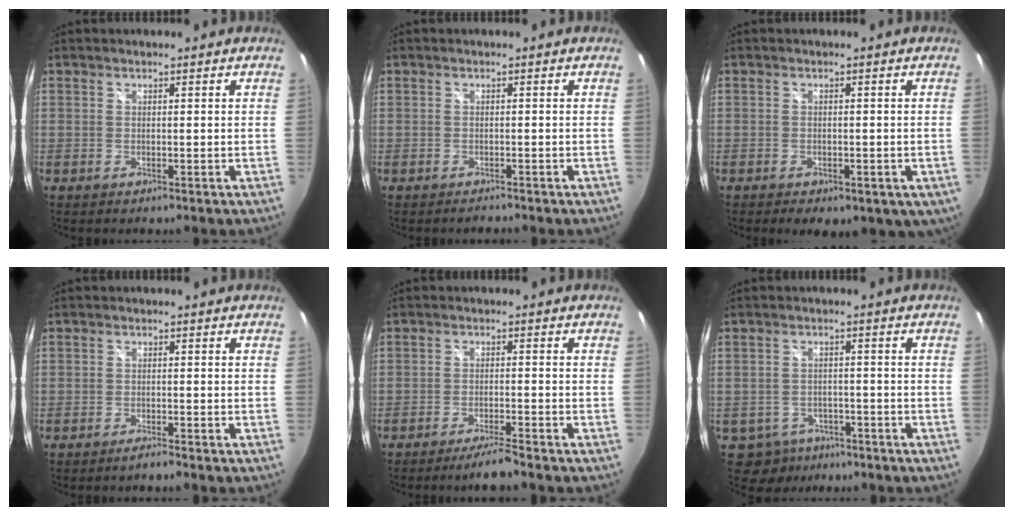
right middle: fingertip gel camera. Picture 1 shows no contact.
{"total": 1.1, "force": [-1.0, 0.2, 0.0], "torque": [-0.003, -0.003, -0.017]}
{"total": 7.1, "force": [-3.2, 4.1, 4.9], "torque": [-0.078, -0.025, -0.038]}
{"total": 1.5, "force": [-1.4, 0.0, 0.5], "torque": [-0.018, -0.004, -0.028]}
{"total": 4.4, "force": [-3.9, -0.4, 2.0], "torque": [-0.054, -0.002, -0.068]}
{"total": 6.5, "force": [-4.2, 4.8, 1.3], "torque": [-0.040, 0.006, -0.054]}